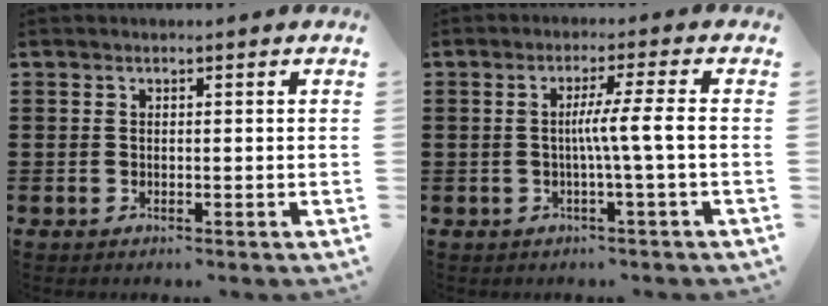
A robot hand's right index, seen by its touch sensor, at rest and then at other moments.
{"total": 4.9, "force": [-0.5, -0.8, 4.8], "torque": [-0.088, -0.009, -0.016]}